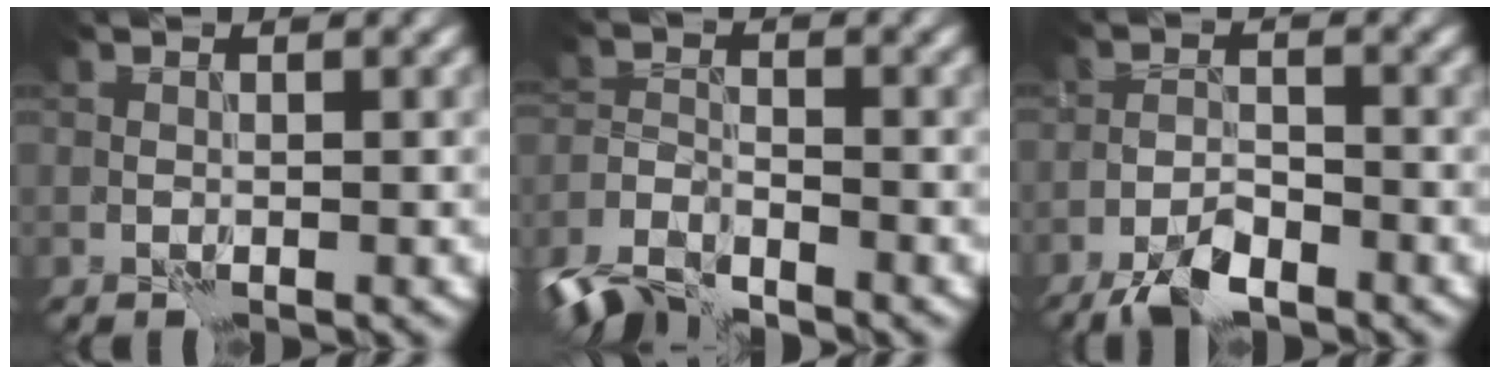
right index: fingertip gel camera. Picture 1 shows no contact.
{"total": 5.3, "force": [-4.5, 1.8, 2.1], "torque": [-0.042, -0.010, -0.097]}
{"total": 4.2, "force": [-3.2, 1.5, 2.2], "torque": [-0.042, 0.000, -0.066]}